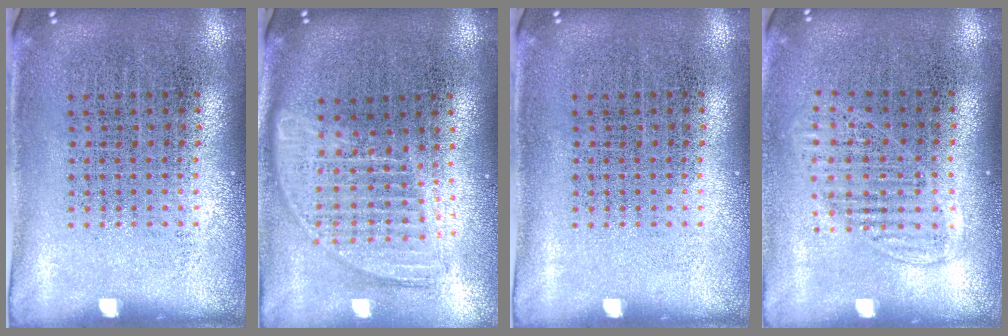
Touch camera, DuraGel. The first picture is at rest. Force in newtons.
{"total": 1.7, "press": 1.4, "slide": 0.9}
{"total": 0.0}
{"total": 1.4, "press": 1.2, "slide": 0.7}